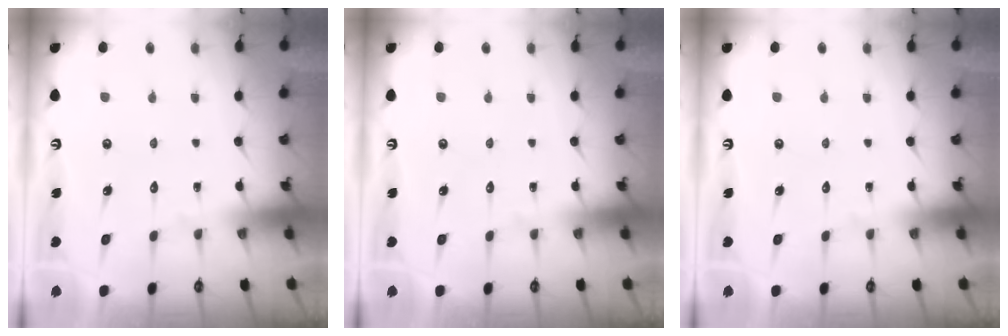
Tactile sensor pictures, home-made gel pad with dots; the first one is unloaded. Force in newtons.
{"total": 0.0}
{"total": 0.0}